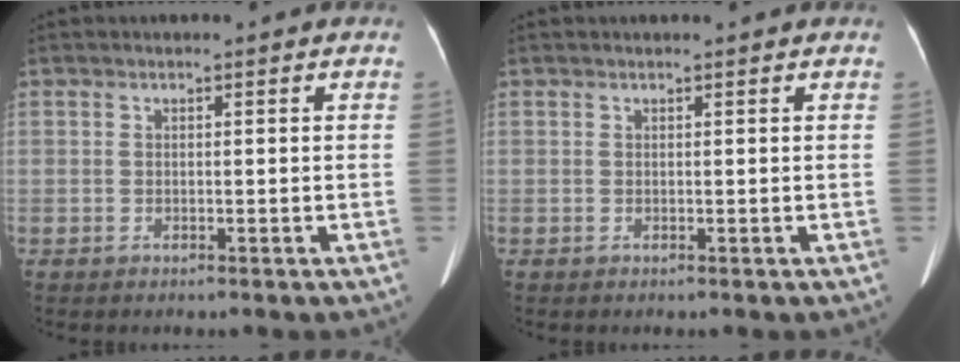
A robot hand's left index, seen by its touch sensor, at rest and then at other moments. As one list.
[{"total": 0.7, "force": [0.7, 0.1, 0.2], "torque": [-0.006, 0.007, 0.008]}]